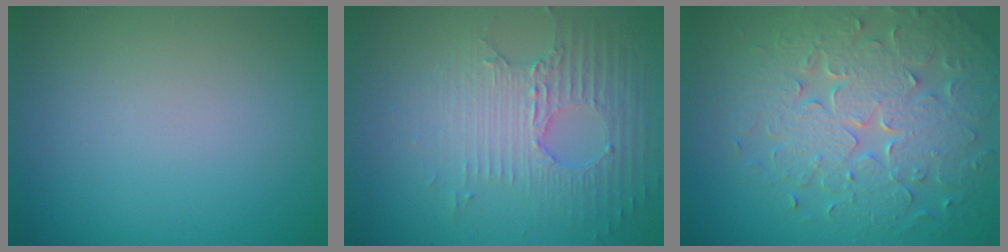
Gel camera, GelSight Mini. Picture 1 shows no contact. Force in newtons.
{"total": 5.4, "press": 3.5, "slide": 4.1}
{"total": 8.1, "press": 5.8, "slide": 5.6}